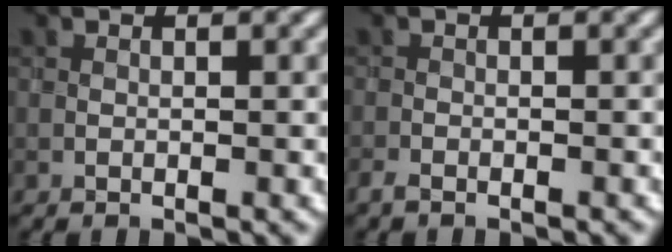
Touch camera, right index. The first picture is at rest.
{"total": 1.1, "force": [-0.9, 0.3, 0.4], "torque": [-0.010, -0.004, -0.022]}